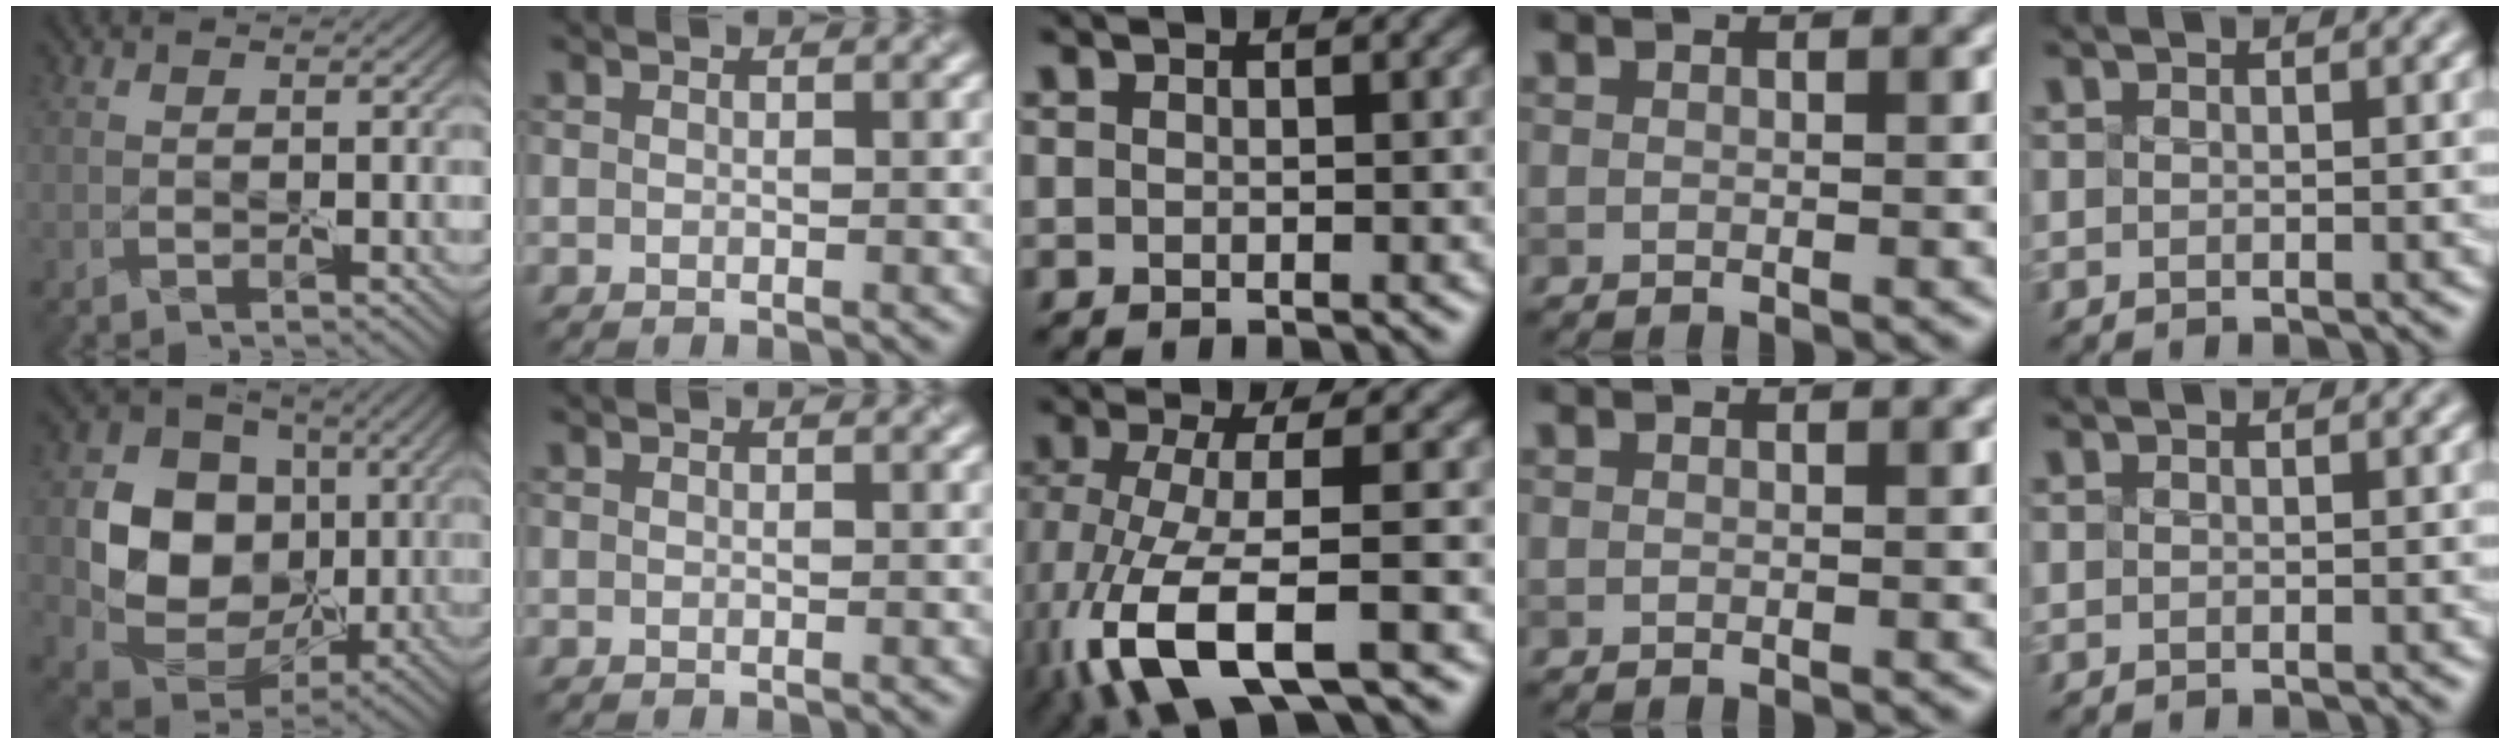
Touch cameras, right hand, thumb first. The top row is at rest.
{"thumb": {"total": 10.5, "force": [0.7, 9.1, 5.3], "torque": [-0.116, -0.001, 0.004]}, "middle": {"total": 9.7, "force": [-4.4, 3.0, 8.1], "torque": [-0.182, -0.017, -0.084]}}